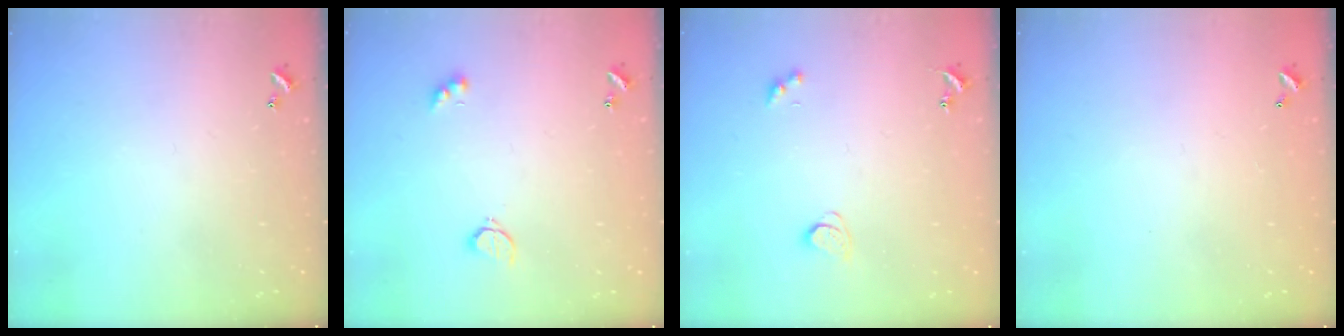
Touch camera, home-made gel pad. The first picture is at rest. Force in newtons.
{"total": 2.6, "press": 2.5, "slide": 0.5}
{"total": 2.1, "press": 2.1, "slide": 0.4}
{"total": 2.8, "press": 2.8, "slide": 0.1}